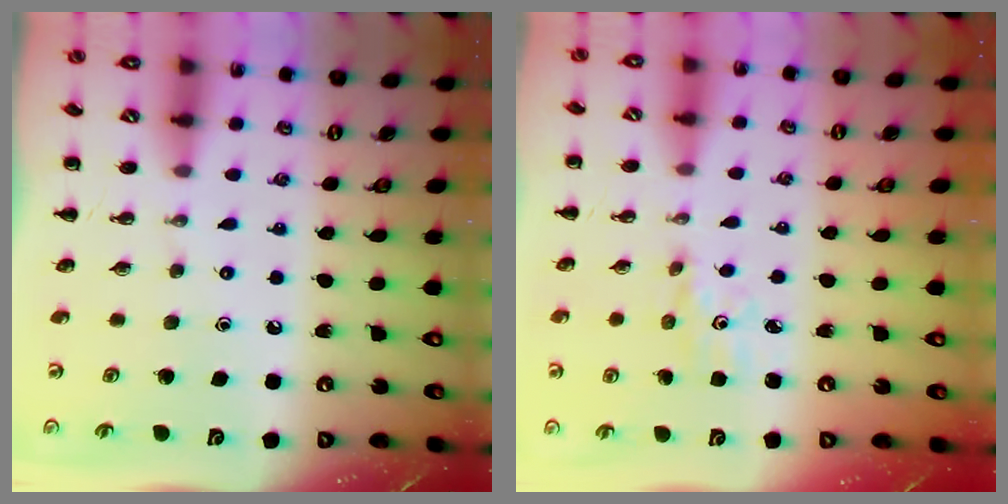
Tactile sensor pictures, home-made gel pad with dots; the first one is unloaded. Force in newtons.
{"total": 3.0, "press": 2.9, "slide": 0.9}